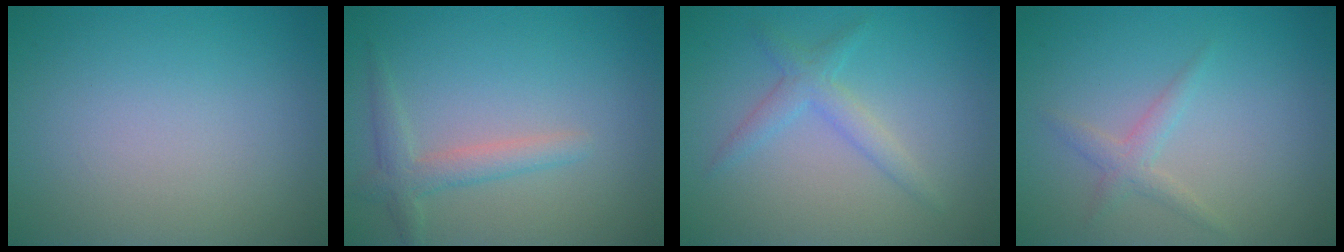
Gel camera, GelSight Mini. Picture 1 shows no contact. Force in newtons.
{"total": 2.3, "press": 2.3, "slide": 0.2}
{"total": 2.2, "press": 2.2, "slide": 0.2}
{"total": 1.6, "press": 1.6, "slide": 0.0}